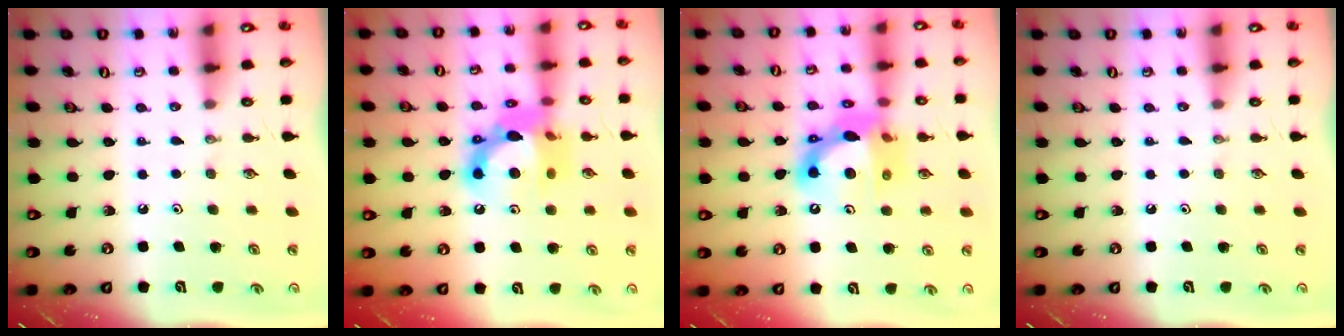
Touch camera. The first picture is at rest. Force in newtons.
{"total": 15.2, "press": 15.1, "slide": 1.2}
{"total": 13.8, "press": 13.7, "slide": 1.6}
{"total": 0.0}